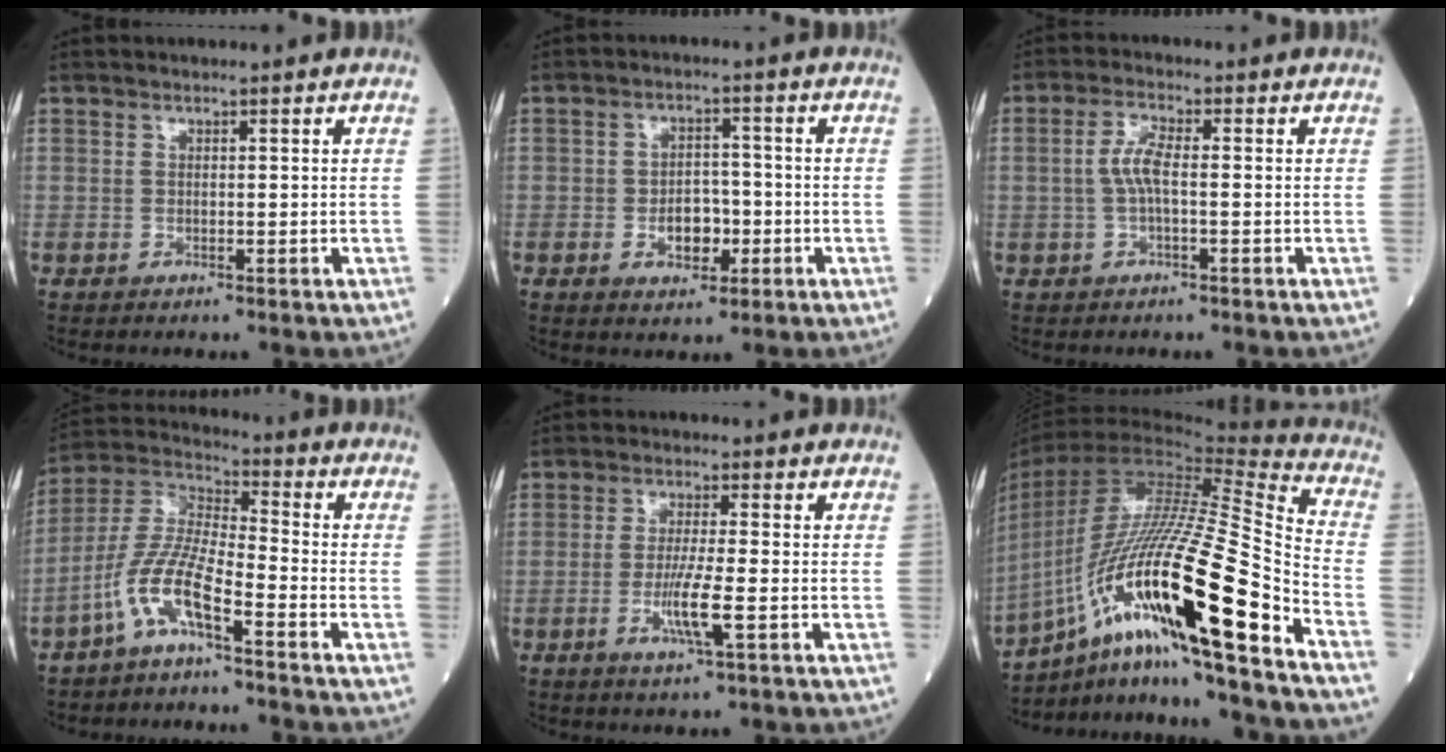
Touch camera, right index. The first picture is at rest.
{"total": 5.0, "force": [-1.5, 3.0, 3.7], "torque": [-0.057, 0.006, -0.021]}
{"total": 3.8, "force": [-0.2, 0.8, 3.8], "torque": [-0.082, 0.007, -0.006]}
{"total": 9.4, "force": [-5.3, 1.5, 7.6], "torque": [-0.174, 0.004, -0.113]}
{"total": 5.9, "force": [-1.8, -0.2, 5.6], "torque": [-0.109, -0.013, -0.034]}
{"total": 28.1, "force": [-13.6, 1.5, 24.6], "torque": [-0.455, -0.033, -0.241]}